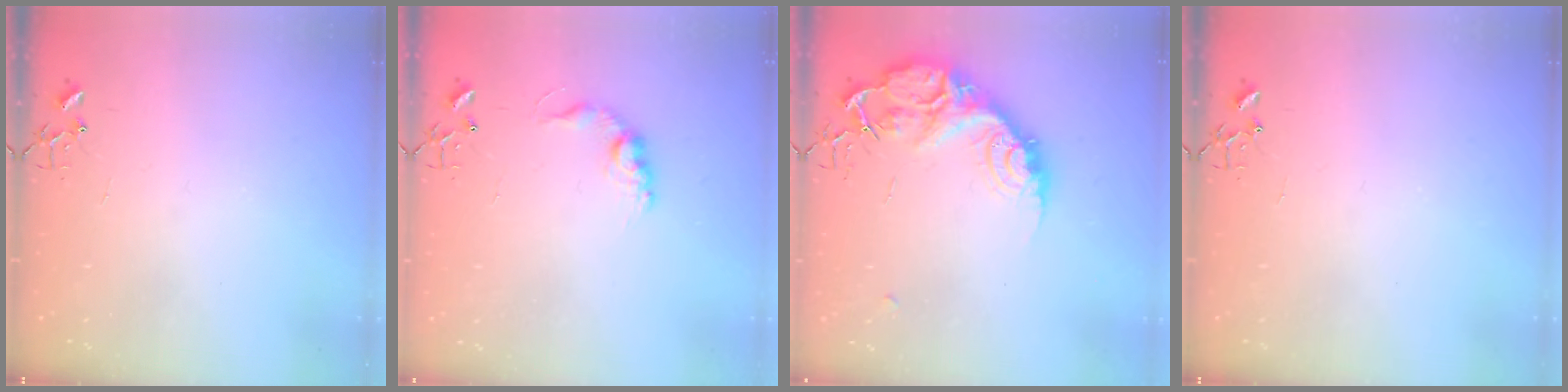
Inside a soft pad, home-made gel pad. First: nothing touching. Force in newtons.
{"total": 10.2, "press": 10.1, "slide": 0.6}
{"total": 16.4, "press": 16.3, "slide": 1.2}
{"total": 0.0}